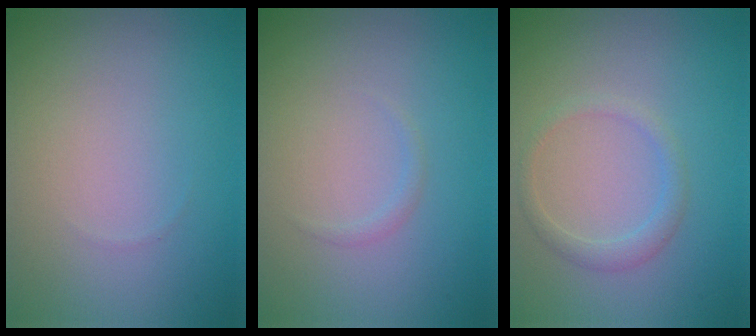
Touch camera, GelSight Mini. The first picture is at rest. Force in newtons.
{"total": 0.5, "press": 0.5, "slide": 0.0}
{"total": 1.5, "press": 1.5, "slide": 0.1}